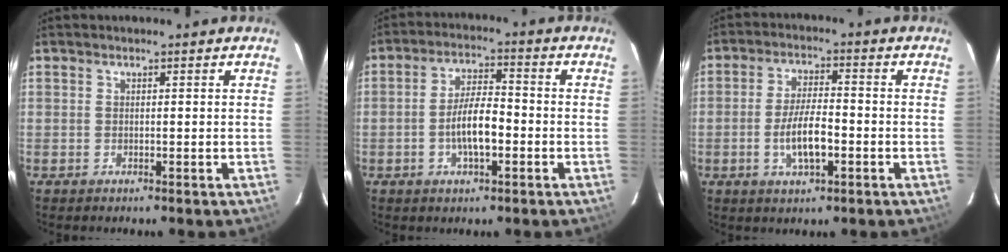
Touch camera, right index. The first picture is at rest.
{"total": 7.3, "force": [-2.2, 2.4, 6.6], "torque": [-0.125, 0.005, -0.036]}
{"total": 7.5, "force": [-2.5, 2.4, 6.7], "torque": [-0.132, -0.002, -0.043]}